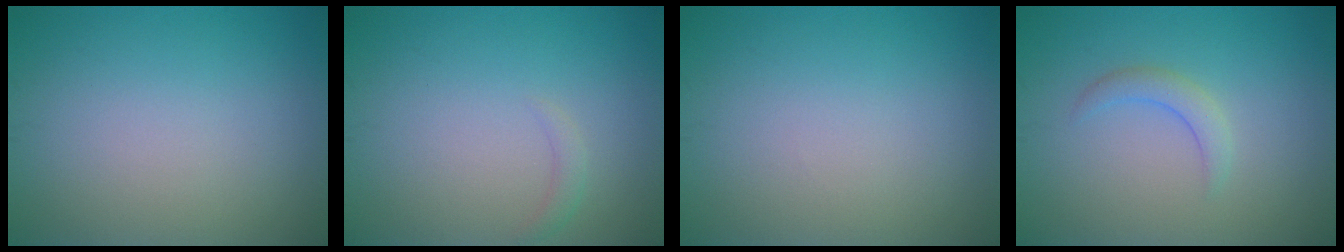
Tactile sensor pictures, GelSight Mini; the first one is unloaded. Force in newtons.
{"total": 0.9, "press": 0.9, "slide": 0.2}
{"total": 0.0}
{"total": 1.7, "press": 1.7, "slide": 0.2}